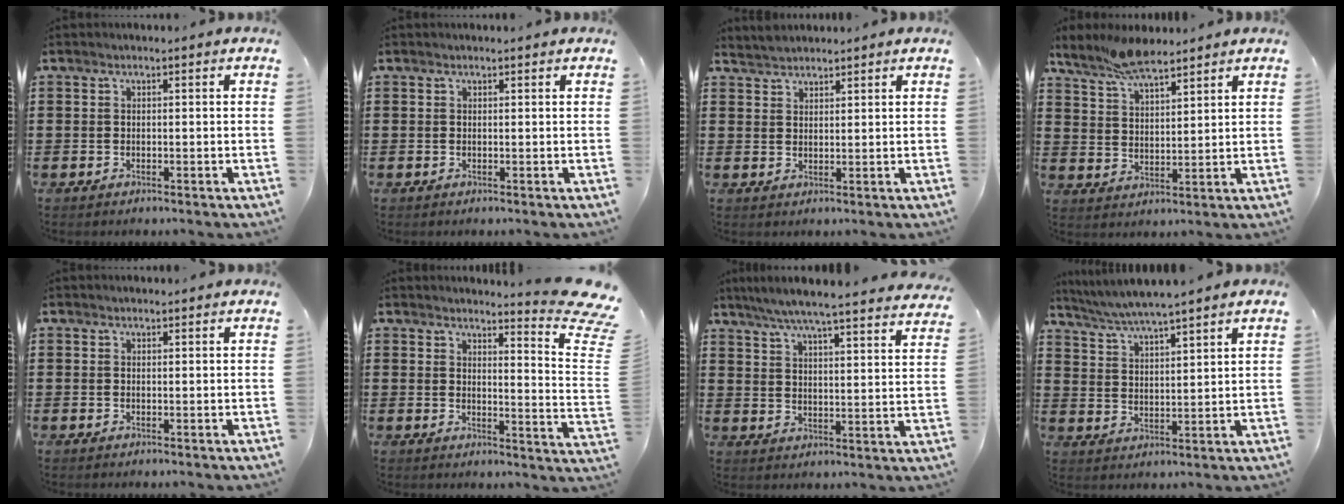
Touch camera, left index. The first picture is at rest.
{"total": 0.0}
{"total": 2.3, "force": [2.2, 0.7, -0.5], "torque": [0.003, 0.004, 0.044]}
{"total": 7.1, "force": [6.3, 1.7, 2.8], "torque": [-0.072, -0.011, 0.118]}
{"total": 0.6, "force": [0.5, 0.2, 0.0], "torque": [-0.001, 0.001, 0.010]}
{"total": 6.1, "force": [4.9, 0.2, 3.7], "torque": [-0.050, -0.044, 0.074]}
{"total": 5.8, "force": [5.3, -0.6, 2.4], "torque": [-0.068, -0.038, 0.088]}
{"total": 4.7, "force": [4.5, -0.4, 1.3], "torque": [-0.042, -0.022, 0.078]}